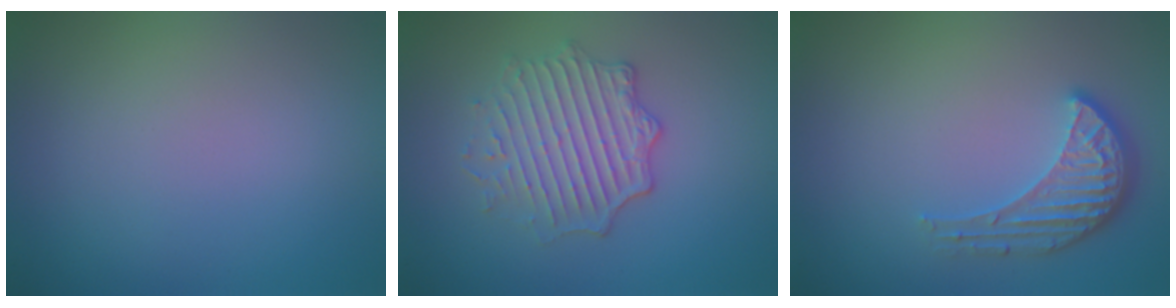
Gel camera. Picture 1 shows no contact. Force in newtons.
{"total": 4.1, "press": 3.6, "slide": 1.8}
{"total": 3.5, "press": 2.8, "slide": 2.1}